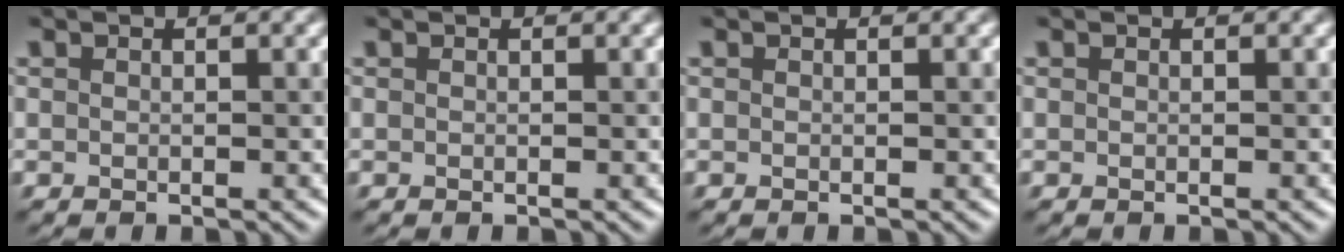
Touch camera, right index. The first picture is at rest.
{"total": 0.0}
{"total": 0.0}
{"total": 0.0}